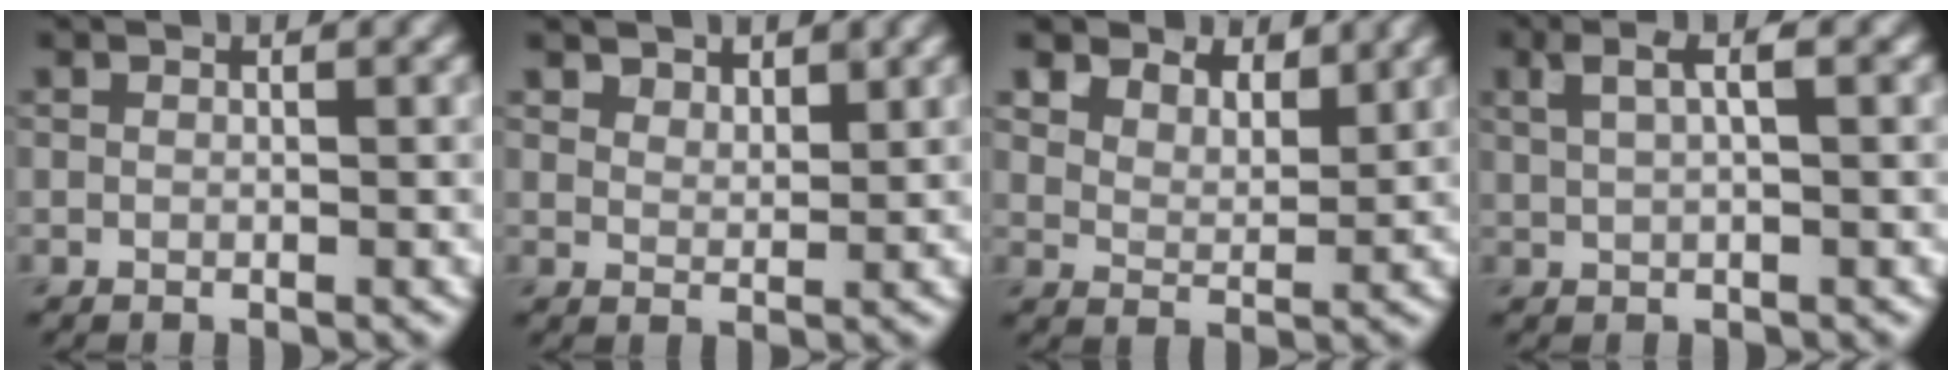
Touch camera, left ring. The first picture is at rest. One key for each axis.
{"total": 2.8, "fx": 2.3, "fy": 1.3, "fz": 0.8, "tx": -0.019, "ty": -0.014, "tz": 0.049}
{"total": 7.1, "fx": 5.6, "fy": 3.3, "fz": 2.7, "tx": -0.067, "ty": -0.004, "tz": 0.092}
{"total": 3.0, "fx": 1.3, "fy": 0.8, "fz": 2.6, "tx": -0.042, "ty": 0.005, "tz": 0.023}